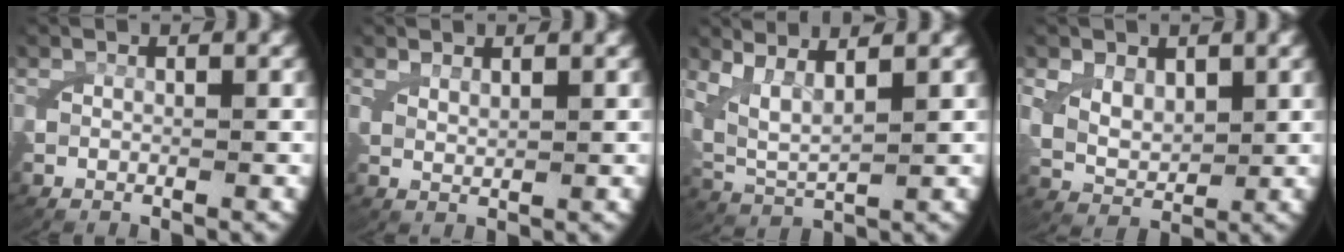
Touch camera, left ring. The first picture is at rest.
{"total": 1.2, "force": [1.1, -0.2, 0.6], "torque": [-0.011, -0.005, 0.027]}
{"total": 7.8, "force": [2.2, 6.1, 4.3], "torque": [-0.131, -0.021, 0.037]}
{"total": 4.1, "force": [1.0, 3.3, 2.2], "torque": [-0.064, -0.021, 0.027]}